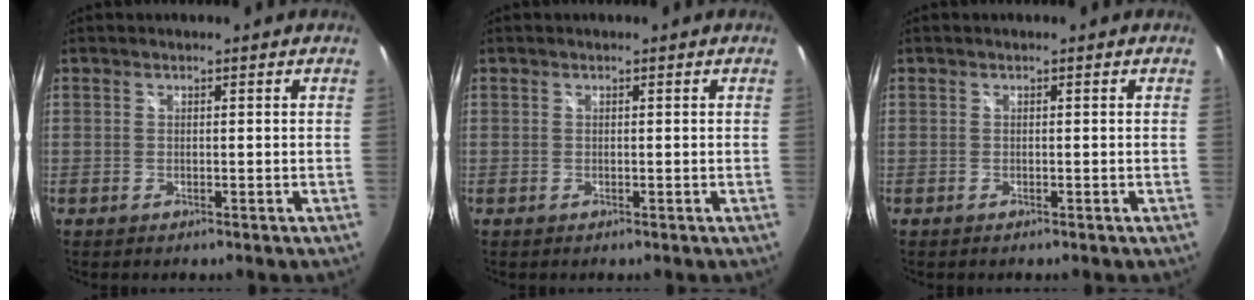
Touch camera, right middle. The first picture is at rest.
{"total": 0.0}
{"total": 0.0}